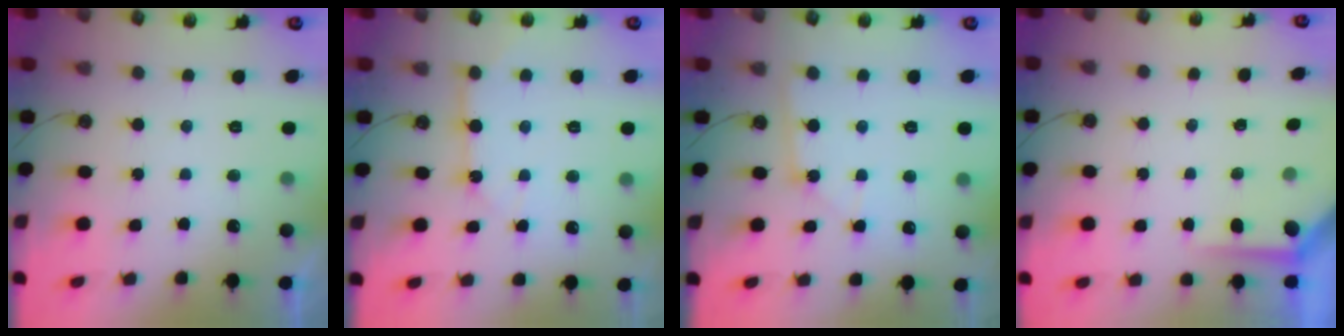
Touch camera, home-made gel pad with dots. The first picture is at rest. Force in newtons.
{"total": 7.7, "press": 7.7, "slide": 0.3}
{"total": 2.7, "press": 2.7, "slide": 0.4}
{"total": 3.2, "press": 3.2, "slide": 0.4}